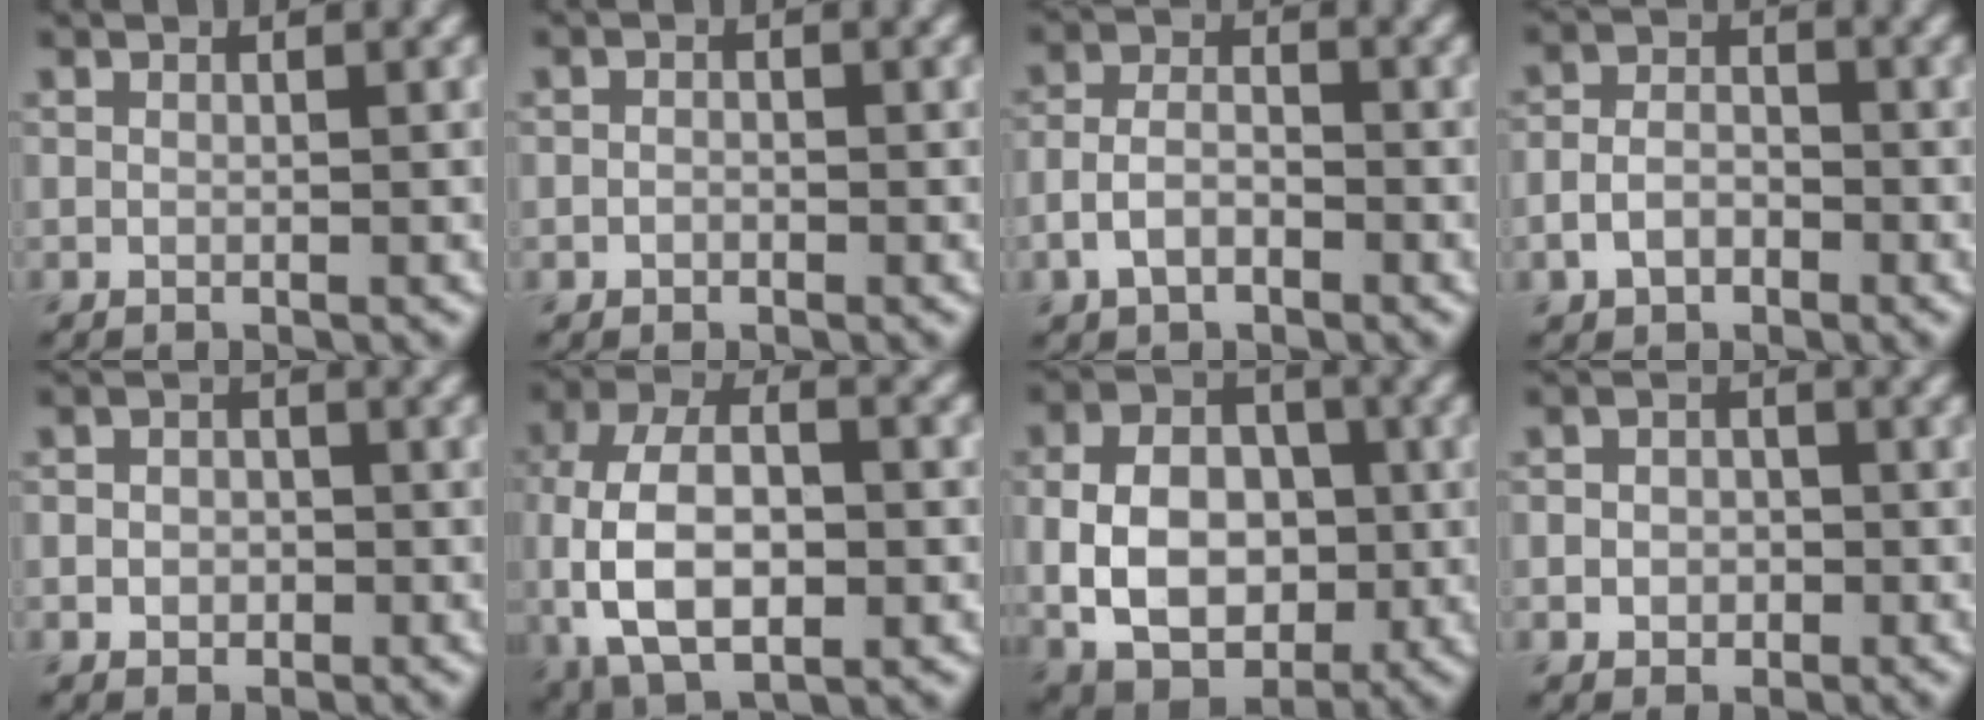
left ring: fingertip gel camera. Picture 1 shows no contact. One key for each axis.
{"total": 0.7, "fx": -0.4, "fy": 0.6, "fz": 0.2, "tx": -0.002, "ty": -0.002, "tz": -0.008}
{"total": 3.2, "fx": -1.5, "fy": 2.0, "fz": 2.0, "tx": -0.040, "ty": 0.005, "tz": -0.036}
{"total": 2.9, "fx": -1.4, "fy": 2.1, "fz": 1.5, "tx": -0.028, "ty": 0.003, "tz": -0.031}
{"total": 2.2, "fx": -0.4, "fy": 1.8, "fz": 1.1, "tx": -0.004, "ty": -0.001, "tz": -0.012}
{"total": 10.7, "fx": -1.3, "fy": 6.4, "fz": 8.5, "tx": -0.177, "ty": -0.002, "tz": -0.026}
{"total": 8.7, "fx": -1.0, "fy": 6.1, "fz": 6.2, "tx": -0.112, "ty": 0.001, "tz": -0.022}
{"total": 2.6, "fx": -0.4, "fy": 2.3, "fz": 1.2, "tx": -0.001, "ty": 0.001, "tz": -0.021}